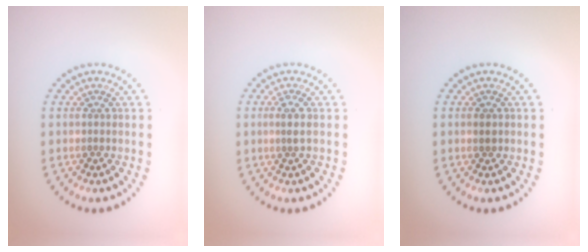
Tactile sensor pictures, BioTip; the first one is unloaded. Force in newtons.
{"total": 1.6, "press": 1.2, "slide": 1.0}
{"total": 0.7, "press": 0.7, "slide": 0.0}